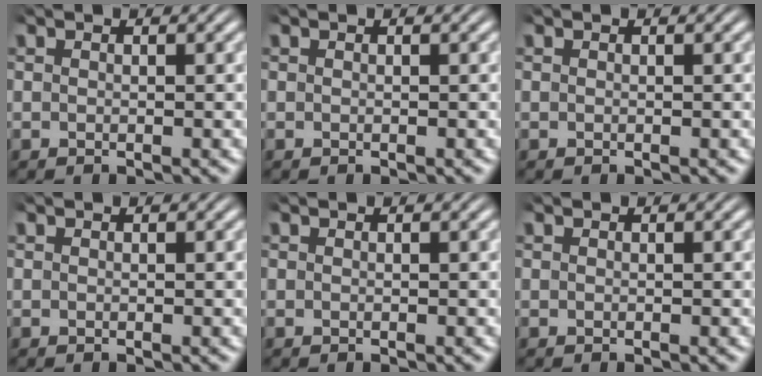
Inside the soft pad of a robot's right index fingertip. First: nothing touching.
{"total": 0.0}
{"total": 0.0}
{"total": 0.0}
{"total": 0.0}
{"total": 0.0}